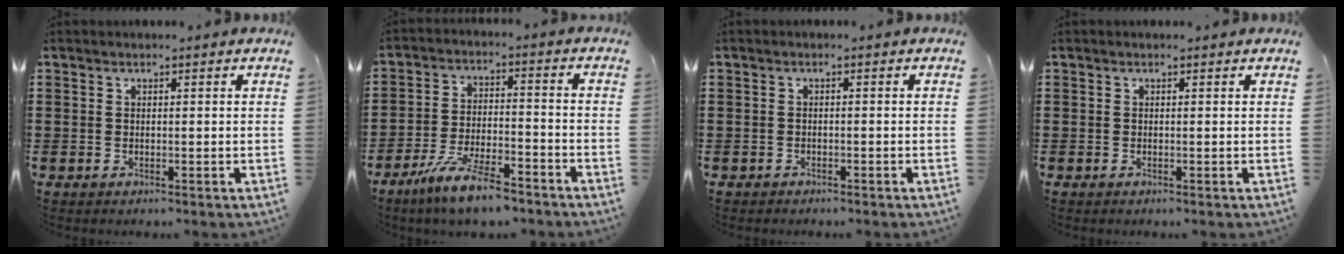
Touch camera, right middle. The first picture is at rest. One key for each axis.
{"total": 8.2, "fx": -6.7, "fy": 1.1, "fz": 4.5, "tx": -0.101, "ty": -0.001, "tz": -0.130}
{"total": 0.5, "fx": -0.5, "fy": 0.2, "fz": 0.0, "tx": -0.002, "ty": 0.000, "tz": -0.011}
{"total": 0.0}